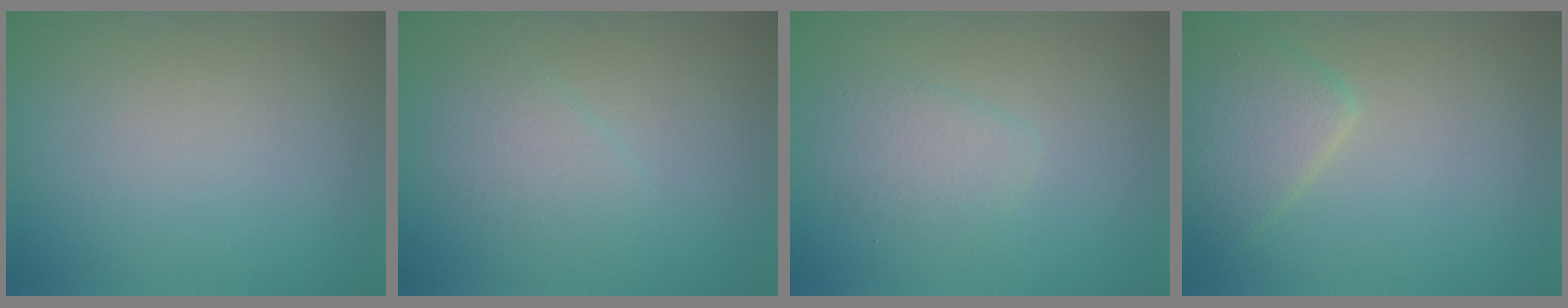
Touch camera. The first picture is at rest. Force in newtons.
{"total": 1.8, "press": 1.8, "slide": 0.1}
{"total": 2.1, "press": 2.1, "slide": 0.1}
{"total": 3.4, "press": 3.4, "slide": 0.2}